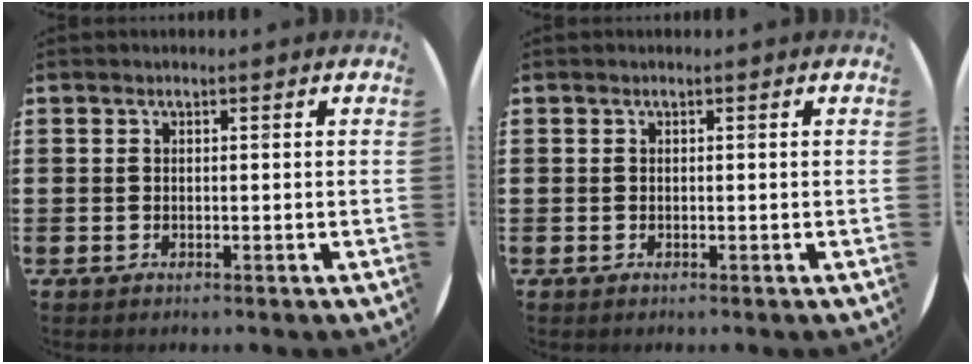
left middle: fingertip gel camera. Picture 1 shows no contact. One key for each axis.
{"total": 0.0}